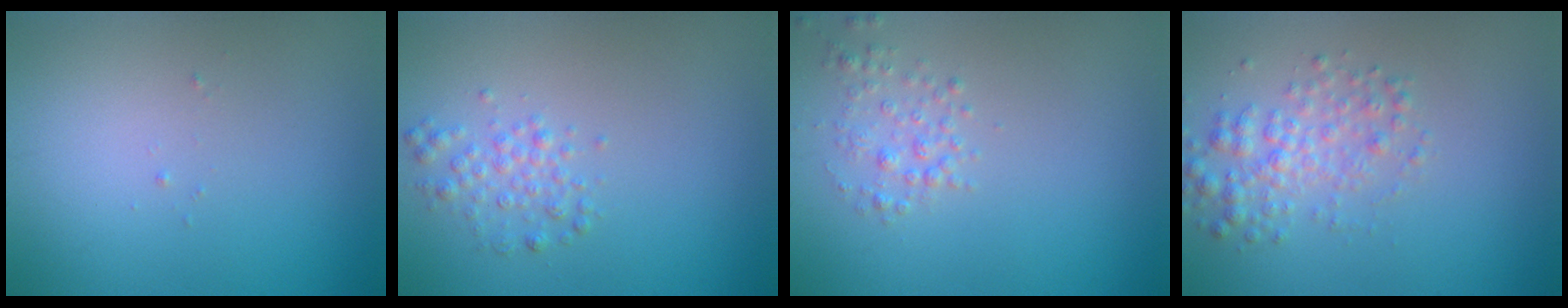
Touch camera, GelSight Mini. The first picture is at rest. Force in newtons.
{"total": 1.7, "press": 1.7, "slide": 0.0}
{"total": 1.6, "press": 1.6, "slide": 0.1}
{"total": 2.7, "press": 2.7, "slide": 0.0}